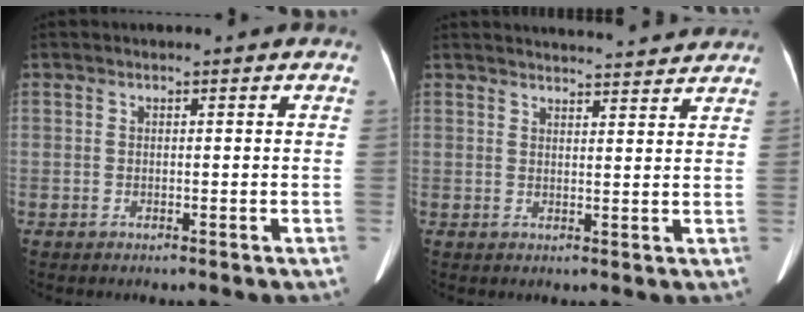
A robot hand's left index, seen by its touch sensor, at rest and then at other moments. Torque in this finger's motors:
{"motor_torque": [-0.07, -0.77, 0.06, 0.01]}